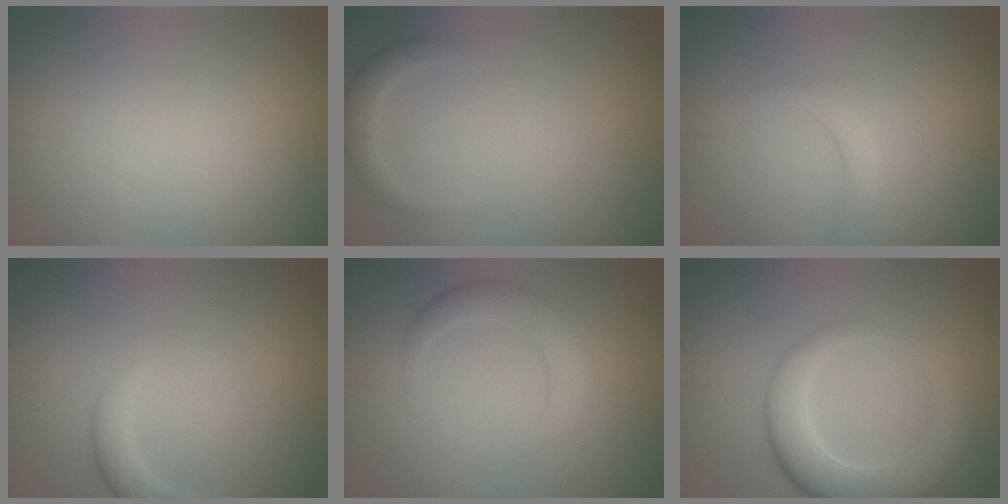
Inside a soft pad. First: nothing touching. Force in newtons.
{"total": 1.7, "press": 1.7, "slide": 0.1}
{"total": 1.2, "press": 1.2, "slide": 0.1}
{"total": 2.2, "press": 2.2, "slide": 0.2}
{"total": 2.8, "press": 2.8, "slide": 0.2}
{"total": 6.4, "press": 6.4, "slide": 0.4}